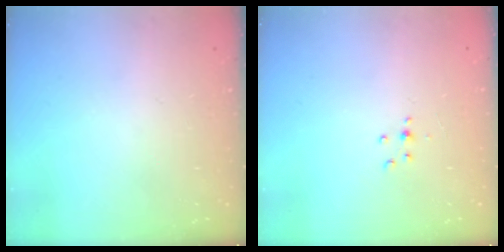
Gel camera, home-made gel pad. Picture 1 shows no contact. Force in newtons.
{"total": 3.6, "press": 3.4, "slide": 1.0}